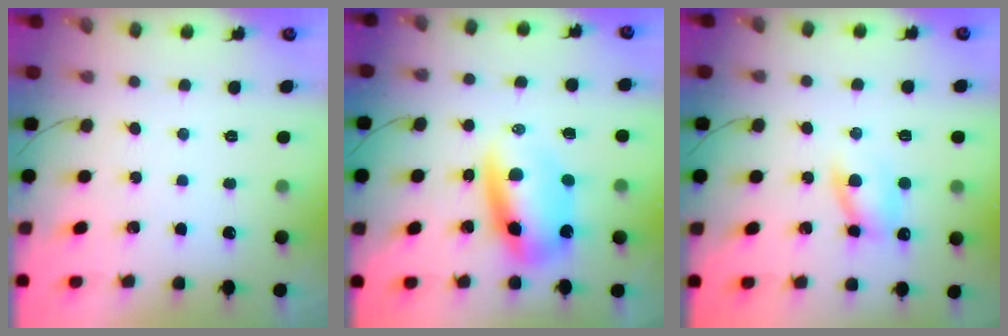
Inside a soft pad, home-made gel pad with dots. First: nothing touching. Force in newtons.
{"total": 9.7, "press": 9.4, "slide": 2.6}
{"total": 7.6, "press": 7.4, "slide": 1.3}